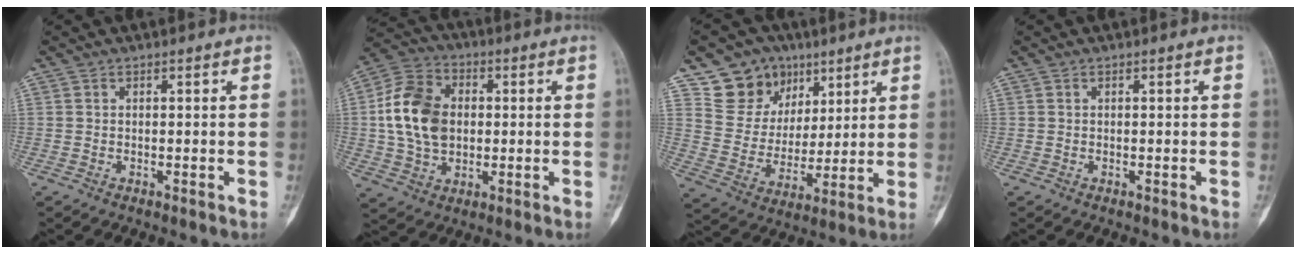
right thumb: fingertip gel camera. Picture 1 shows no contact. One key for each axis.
{"total": 14.2, "fx": 0.7, "fy": 10.3, "fz": 9.6, "tx": -0.161, "ty": 0.017, "tz": 0.010}
{"total": 13.8, "fx": 8.1, "fy": 10.7, "fz": 3.2, "tx": -0.016, "ty": -0.035, "tz": 0.156}
{"total": 0.0}